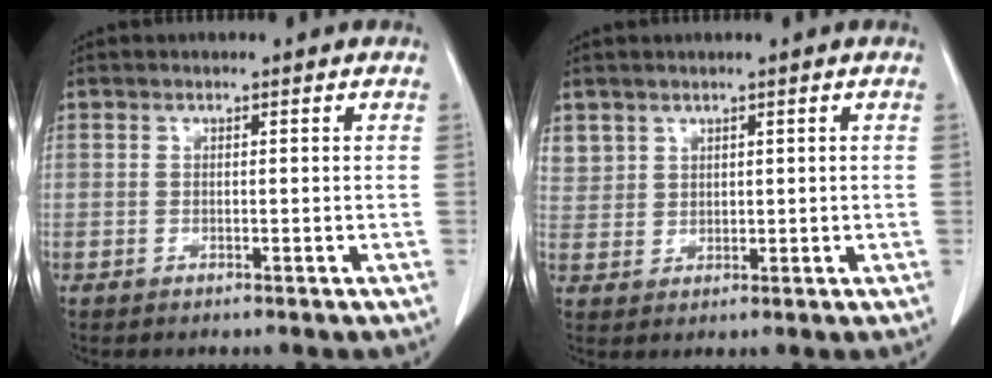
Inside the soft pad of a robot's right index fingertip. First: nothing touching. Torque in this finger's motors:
{"motor_torque": [-0.32, 0.37, 0.00, 0.00]}